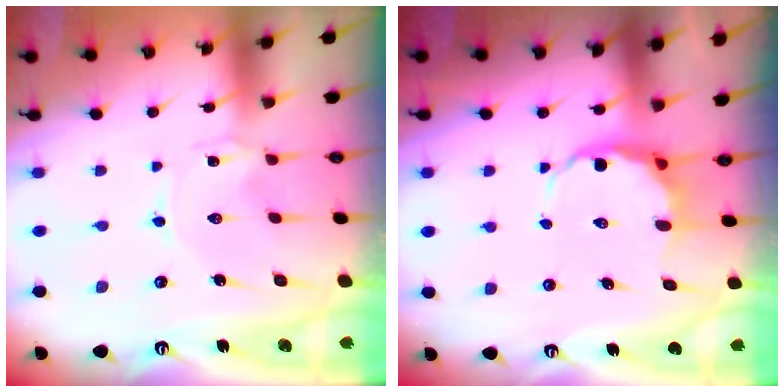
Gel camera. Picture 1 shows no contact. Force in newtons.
{"total": 6.3, "press": 6.2, "slide": 1.4}